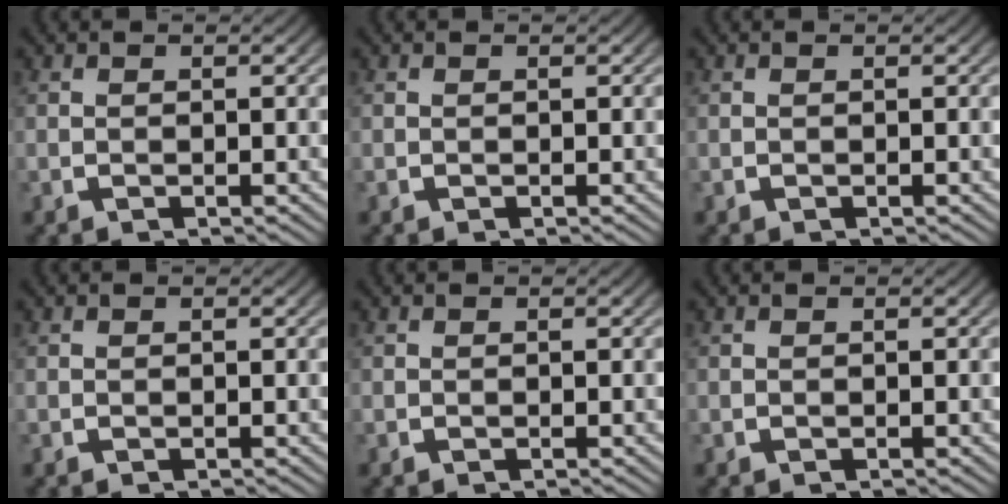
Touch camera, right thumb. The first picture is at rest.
{"total": 0.0}
{"total": 0.0}
{"total": 0.0}
{"total": 0.0}
{"total": 0.0}